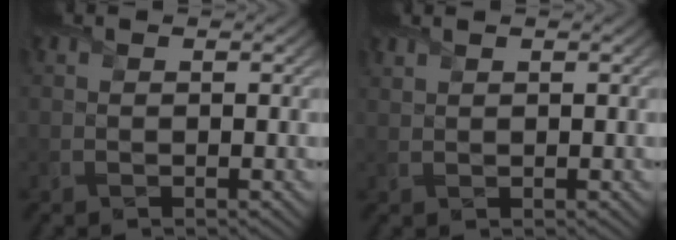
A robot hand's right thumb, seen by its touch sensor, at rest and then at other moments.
{"total": 1.3, "force": [1.2, 0.2, 0.4], "torque": [-0.016, 0.002, 0.031]}